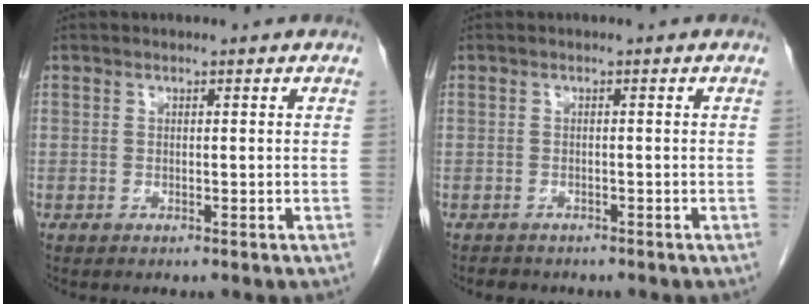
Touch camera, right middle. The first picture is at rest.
{"total": 2.4, "force": [-2.0, 1.2, 0.4], "torque": [-0.014, -0.001, -0.027]}